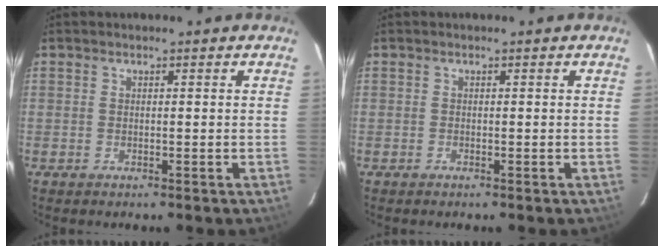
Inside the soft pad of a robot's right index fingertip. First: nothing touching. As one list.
[{"total": 0.0}]